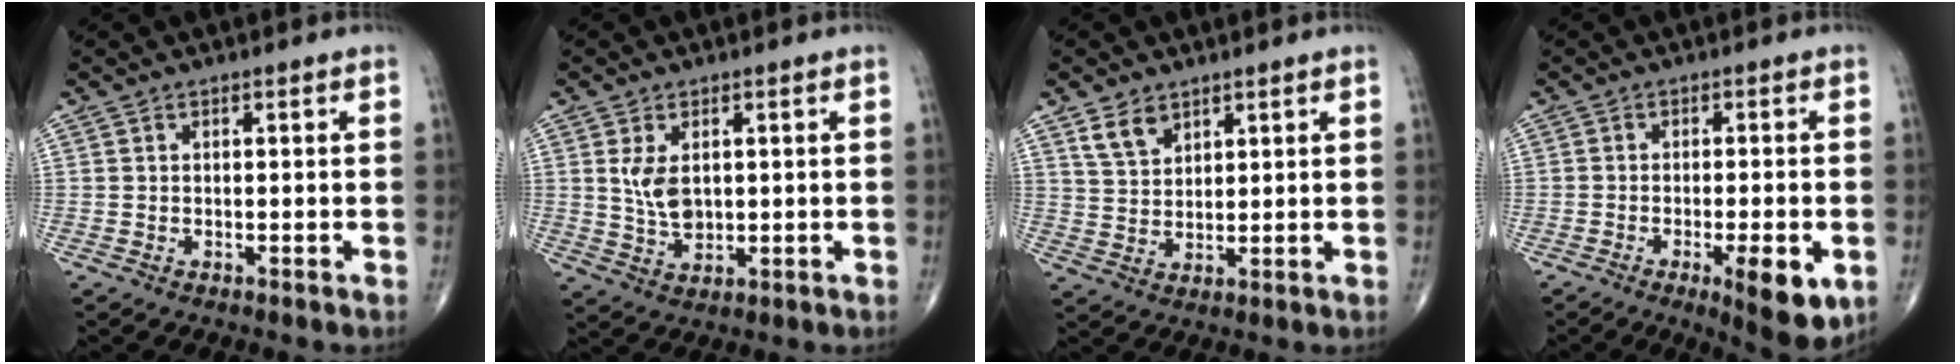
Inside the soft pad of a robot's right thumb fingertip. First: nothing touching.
{"total": 5.7, "force": [1.2, 3.4, 4.4], "torque": [-0.076, -0.011, 0.031]}
{"total": 5.2, "force": [3.4, 3.1, 2.4], "torque": [-0.029, -0.021, 0.072]}
{"total": 9.2, "force": [-3.3, 2.6, 8.1], "torque": [-0.107, -0.008, -0.043]}